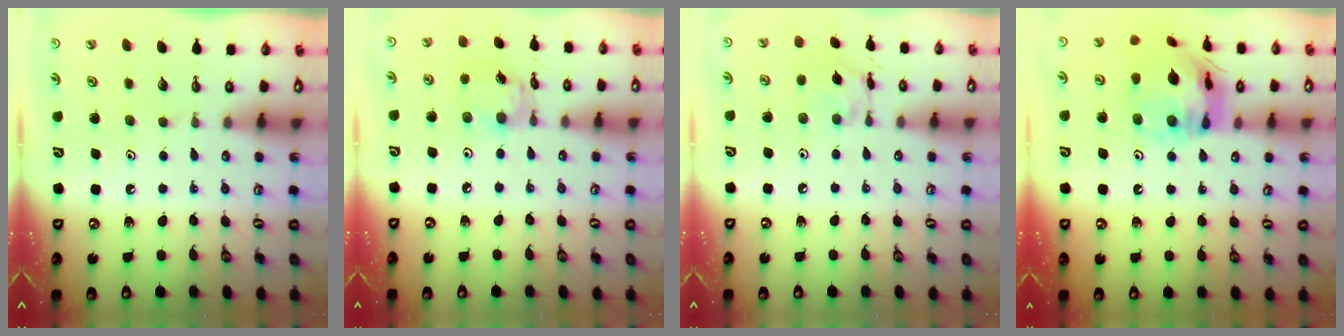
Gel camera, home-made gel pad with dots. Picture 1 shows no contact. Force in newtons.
{"total": 9.1, "press": 9.1, "slide": 0.5}
{"total": 8.4, "press": 8.4, "slide": 0.5}
{"total": 17.5, "press": 17.5, "slide": 1.8}